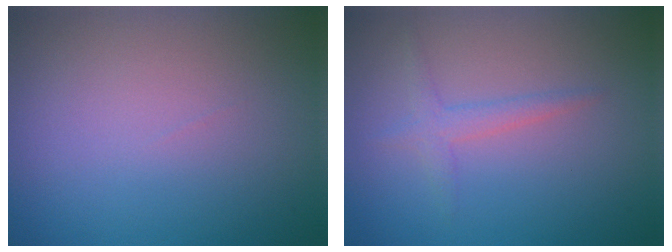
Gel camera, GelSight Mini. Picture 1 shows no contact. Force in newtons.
{"total": 1.7, "press": 1.7, "slide": 0.0}